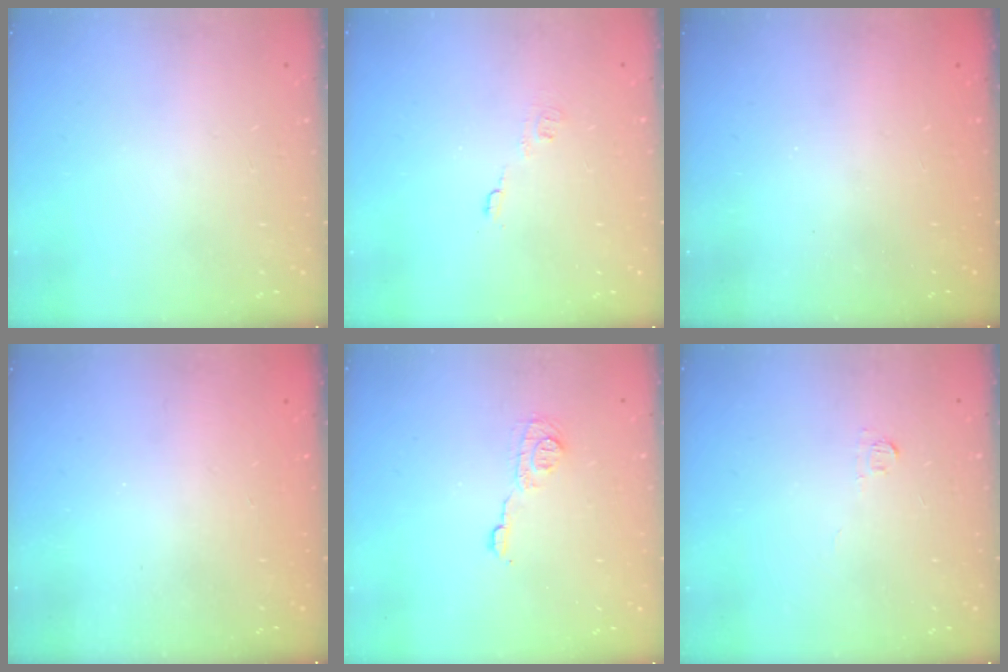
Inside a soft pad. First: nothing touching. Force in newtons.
{"total": 4.6, "press": 4.5, "slide": 0.5}
{"total": 2.3, "press": 2.2, "slide": 0.7}
{"total": 2.3, "press": 2.2, "slide": 0.7}
{"total": 6.7, "press": 6.7, "slide": 0.0}
{"total": 3.3, "press": 3.3, "slide": 0.5}